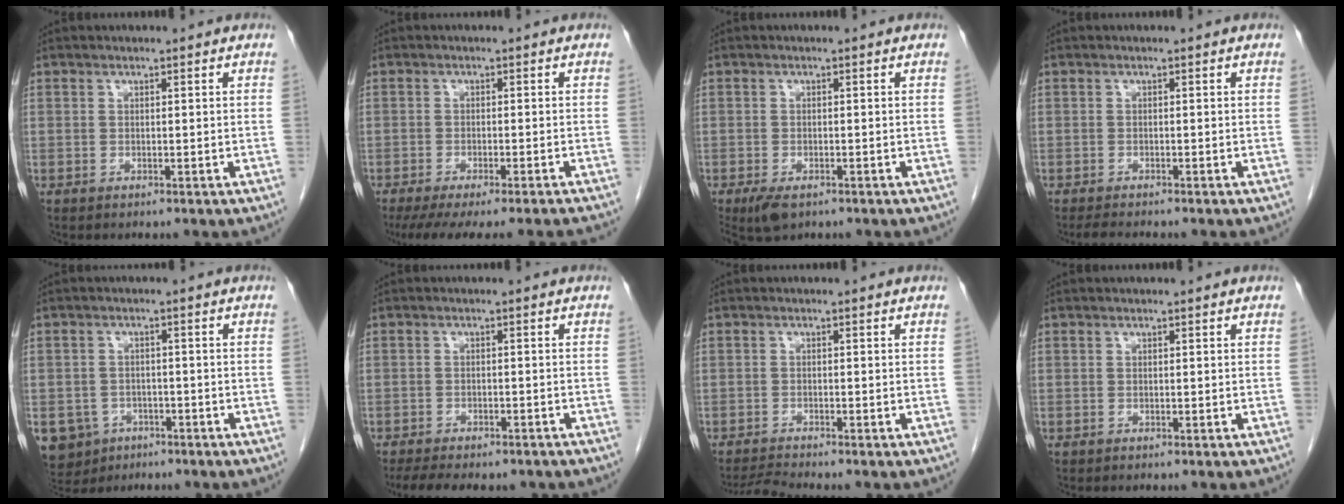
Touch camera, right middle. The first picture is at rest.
{"total": 13.9, "force": [-12.6, 0.3, 6.0], "torque": [-0.077, -0.029, -0.164]}
{"total": 3.7, "force": [-2.2, 1.6, 2.4], "torque": [-0.048, -0.007, -0.033]}
{"total": 2.2, "force": [-2.0, 0.0, 0.9], "torque": [-0.022, -0.009, -0.031]}
{"total": 7.6, "force": [-4.2, 6.1, 1.4], "torque": [-0.037, 0.004, -0.060]}
{"total": 11.5, "force": [-9.4, 4.0, 5.3], "torque": [-0.094, -0.002, -0.118]}
{"total": 2.5, "force": [-2.2, -1.1, 0.2], "torque": [-0.017, -0.019, -0.042]}
{"total": 0.0}